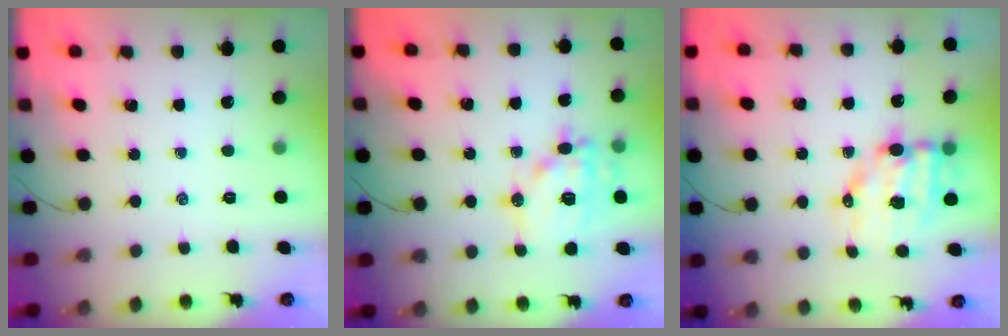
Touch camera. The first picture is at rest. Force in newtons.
{"total": 15.0, "press": 14.7, "slide": 2.7}
{"total": 10.8, "press": 10.7, "slide": 1.5}